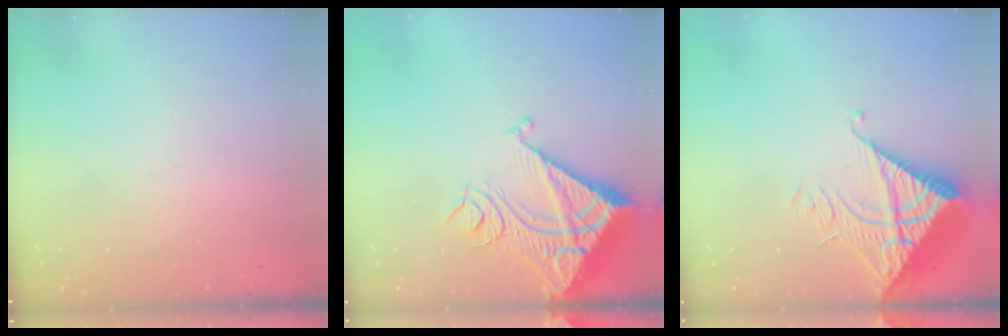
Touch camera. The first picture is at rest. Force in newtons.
{"total": 16.7, "press": 16.6, "slide": 2.1}
{"total": 11.5, "press": 11.5, "slide": 1.2}